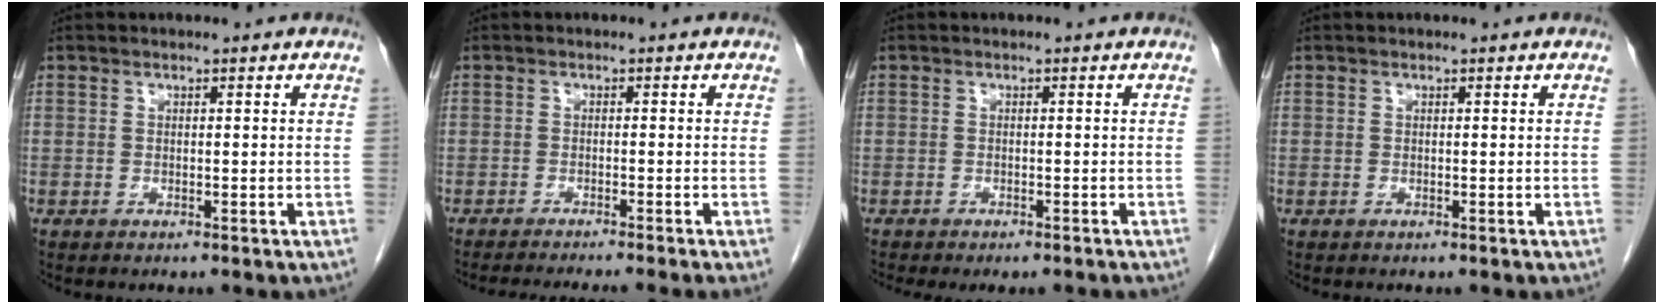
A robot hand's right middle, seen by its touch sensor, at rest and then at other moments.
{"total": 8.7, "force": [-7.7, -1.2, 4.1], "torque": [-0.031, -0.020, -0.111]}
{"total": 4.8, "force": [-4.1, 1.1, 2.1], "torque": [-0.017, -0.003, -0.055]}
{"total": 0.0}